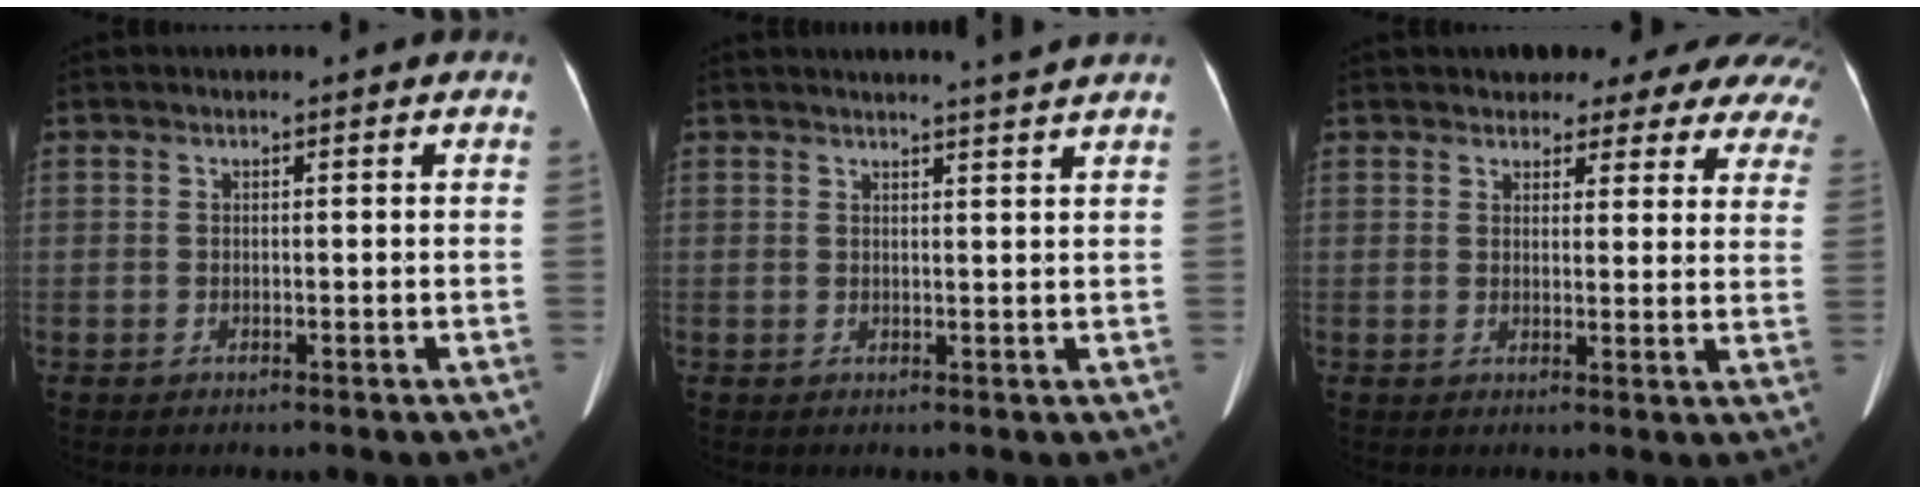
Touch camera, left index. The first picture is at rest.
{"total": 4.8, "force": [4.3, -1.3, 1.6], "torque": [-0.022, -0.004, 0.046]}
{"total": 16.8, "force": [15.4, 4.9, 4.8], "torque": [-0.040, -0.023, 0.152]}